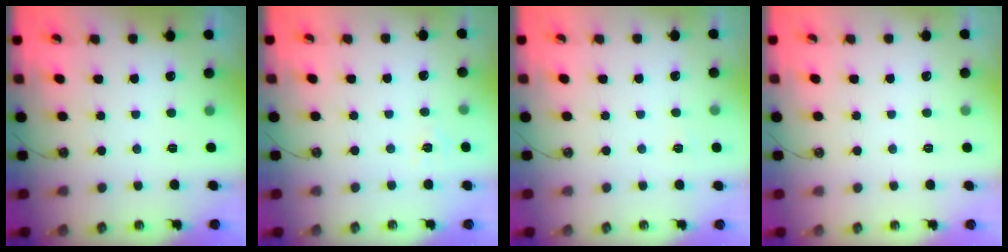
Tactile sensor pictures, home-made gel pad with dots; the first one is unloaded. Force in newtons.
{"total": 3.5, "press": 3.5, "slide": 0.5}
{"total": 2.6, "press": 2.6, "slide": 0.3}
{"total": 0.0}